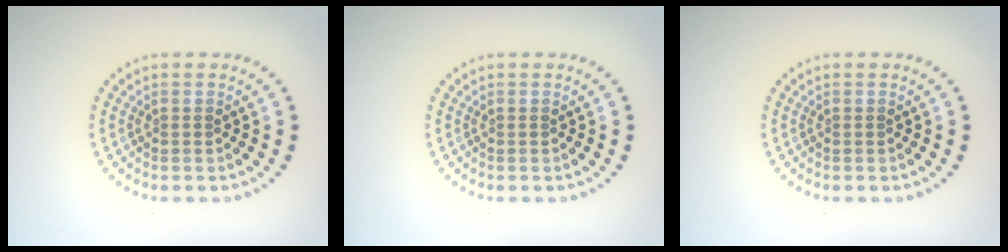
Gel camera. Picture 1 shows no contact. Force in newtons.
{"total": 0.0}
{"total": 0.0}